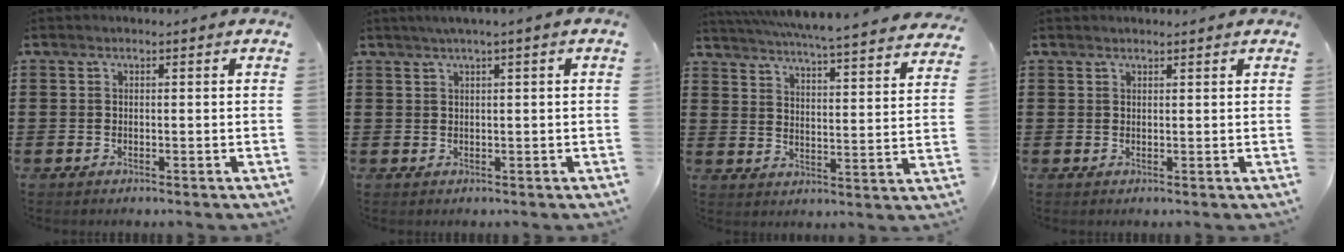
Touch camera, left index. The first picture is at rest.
{"total": 1.4, "force": [0.6, -0.3, 1.3], "torque": [-0.023, -0.003, 0.010]}
{"total": 4.9, "force": [4.6, -0.9, 1.4], "torque": [-0.050, -0.043, 0.074]}
{"total": 0.8, "force": [0.7, 0.0, 0.2], "torque": [-0.005, -0.001, 0.015]}